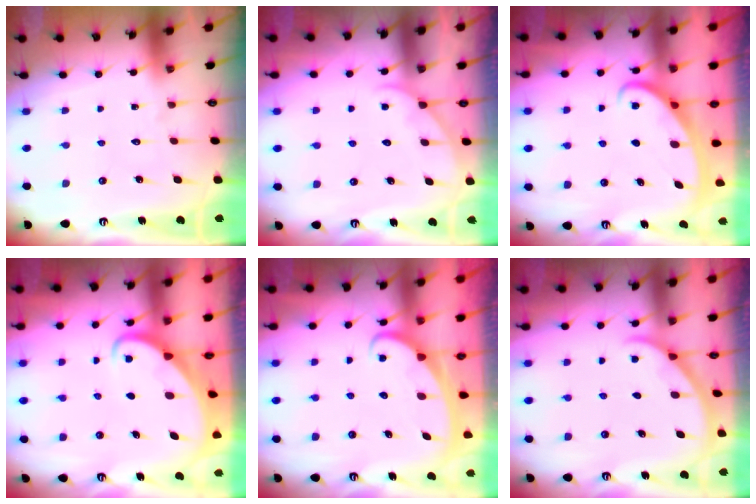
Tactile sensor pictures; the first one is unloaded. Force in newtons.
{"total": 2.9, "press": 2.9, "slide": 0.3}
{"total": 2.7, "press": 2.7, "slide": 0.4}
{"total": 2.4, "press": 2.4, "slide": 0.2}
{"total": 2.5, "press": 2.5, "slide": 0.3}
{"total": 1.5, "press": 1.5, "slide": 0.2}